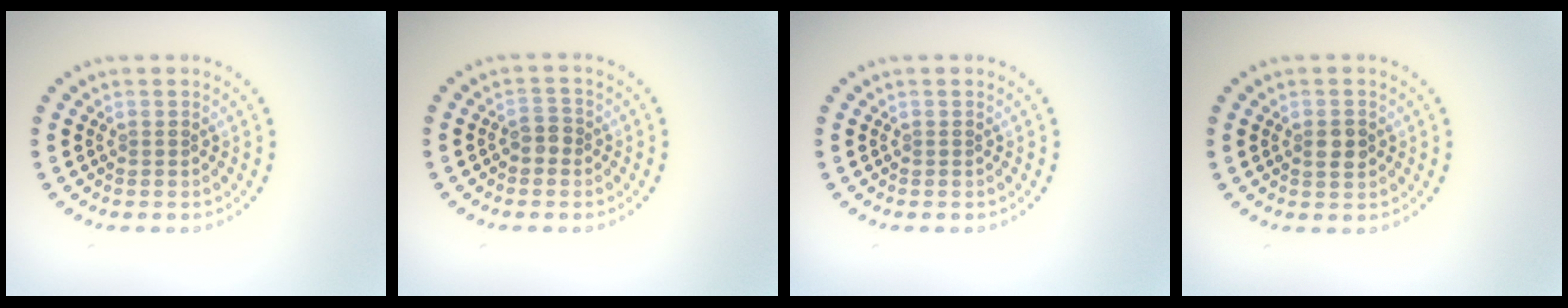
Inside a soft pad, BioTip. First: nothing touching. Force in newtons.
{"total": 1.4, "press": 1.3, "slide": 0.5}
{"total": 0.0}
{"total": 1.8, "press": 1.8, "slide": 0.2}